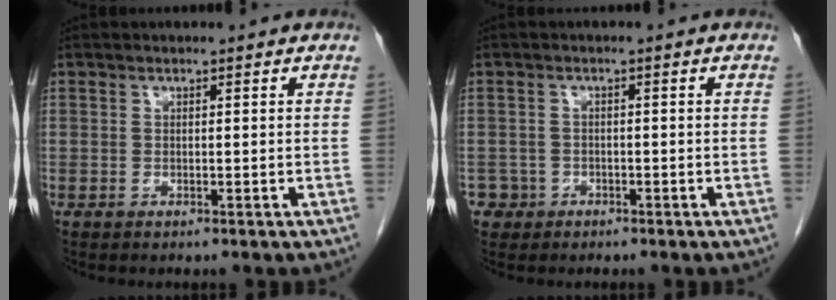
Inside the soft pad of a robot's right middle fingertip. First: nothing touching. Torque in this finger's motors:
{"motor_torque": [0.72, -0.60, 0.01, 0.02]}